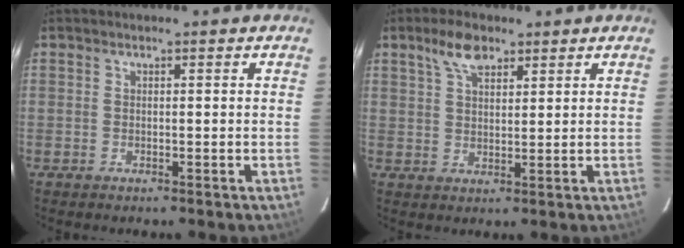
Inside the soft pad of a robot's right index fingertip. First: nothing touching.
{"total": 5.6, "force": [3.5, 2.6, 3.4], "torque": [-0.062, 0.013, 0.065]}